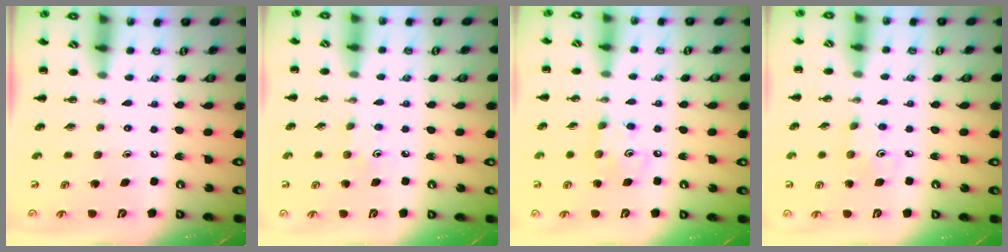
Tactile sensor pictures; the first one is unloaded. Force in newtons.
{"total": 2.6, "press": 2.4, "slide": 0.9}
{"total": 4.6, "press": 4.6, "slide": 0.6}
{"total": 2.9, "press": 2.8, "slide": 0.8}